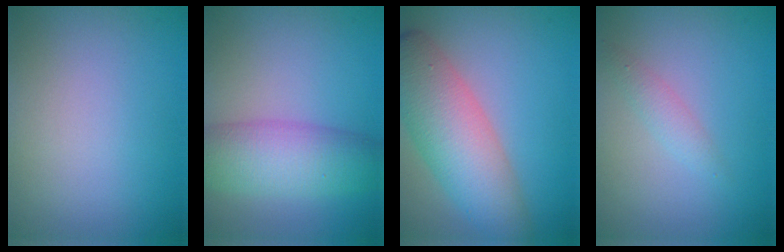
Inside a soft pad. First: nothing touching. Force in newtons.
{"total": 6.7, "press": 6.7, "slide": 0.2}
{"total": 7.6, "press": 7.6, "slide": 0.4}
{"total": 1.4, "press": 1.4, "slide": 0.0}